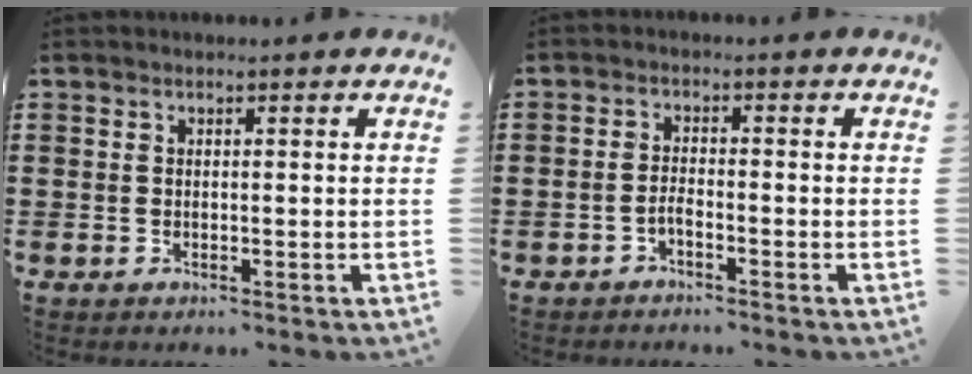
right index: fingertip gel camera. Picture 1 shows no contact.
{"total": 1.5, "force": [-1.2, 0.3, 0.9], "torque": [-0.019, 0.001, -0.023]}